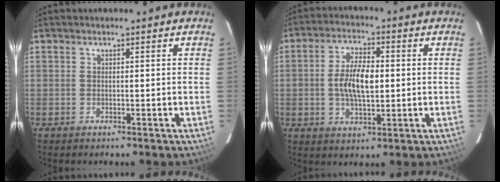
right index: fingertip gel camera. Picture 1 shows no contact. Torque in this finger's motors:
{"motor_torque": [0.33, -0.03, 0.30, 0.13]}